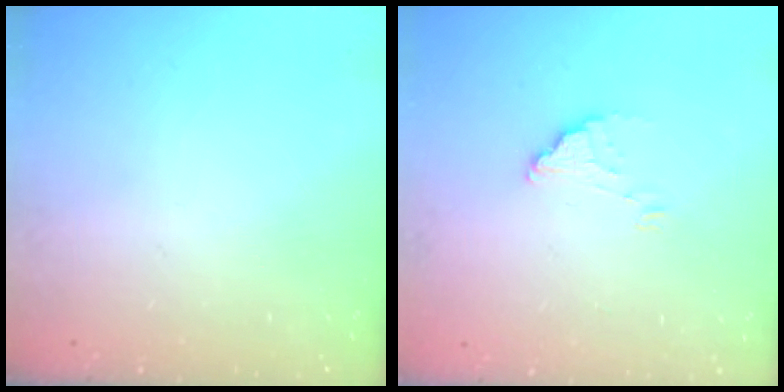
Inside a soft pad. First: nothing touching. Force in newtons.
{"total": 1.6, "press": 1.6, "slide": 0.1}